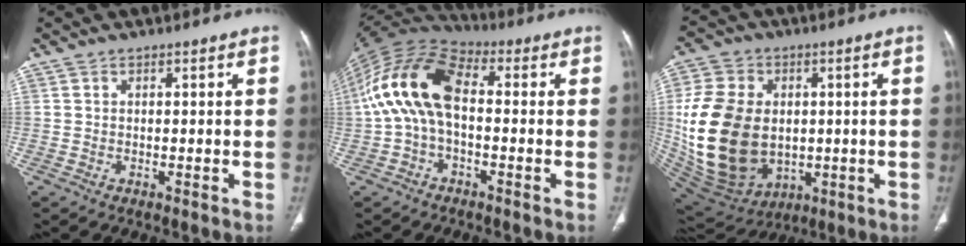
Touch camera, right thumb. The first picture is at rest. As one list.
[{"total": 14.6, "force": [0.0, 8.2, 12.1], "torque": [-0.237, 0.041, -0.011]}, {"total": 23.3, "force": [-0.1, 17.0, 15.9], "torque": [-0.303, -0.010, 0.026]}]